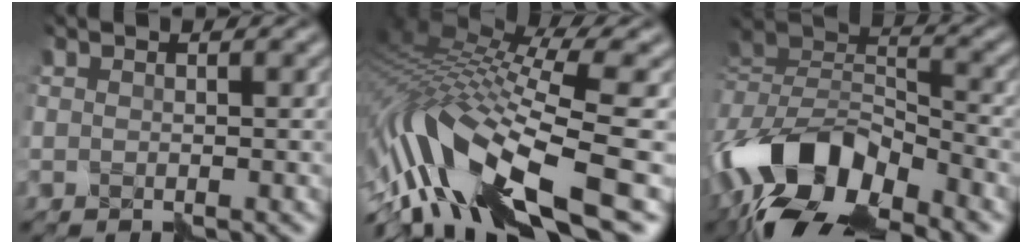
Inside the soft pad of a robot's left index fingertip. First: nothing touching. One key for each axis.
{"total": 12.8, "fx": -4.9, "fy": 3.7, "fz": 11.2, "tx": -0.233, "ty": 0.022, "tz": -0.085}
{"total": 12.3, "fx": -7.3, "fy": 5.7, "fz": 8.2, "tx": -0.158, "ty": 0.003, "tz": -0.136}